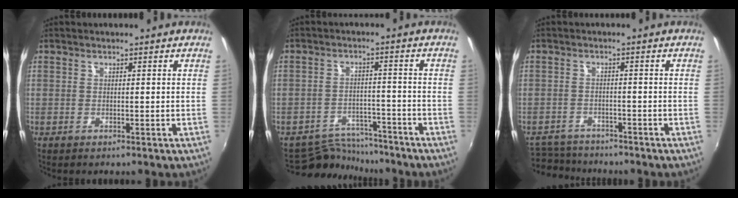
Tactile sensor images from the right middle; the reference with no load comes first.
{"total": 7.5, "force": [-7.2, 2.1, 0.0], "torque": [-0.016, 0.009, -0.115]}
{"total": 7.0, "force": [-6.6, 2.2, 1.2], "torque": [-0.046, -0.005, -0.110]}